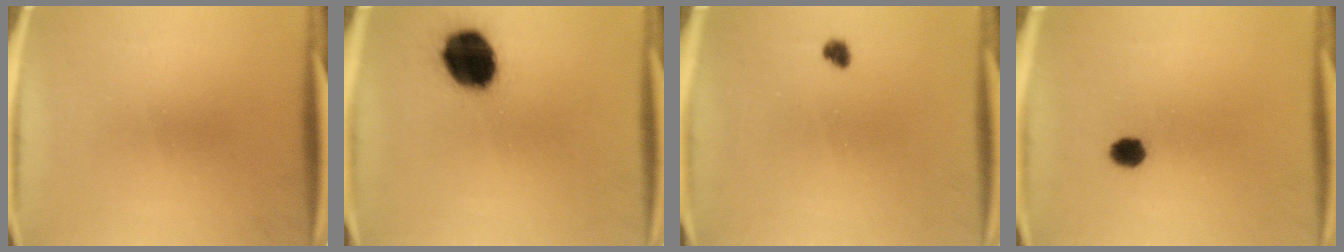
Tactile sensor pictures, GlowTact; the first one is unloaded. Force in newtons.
{"total": 15.8}
{"total": 1.7}
{"total": 3.1}